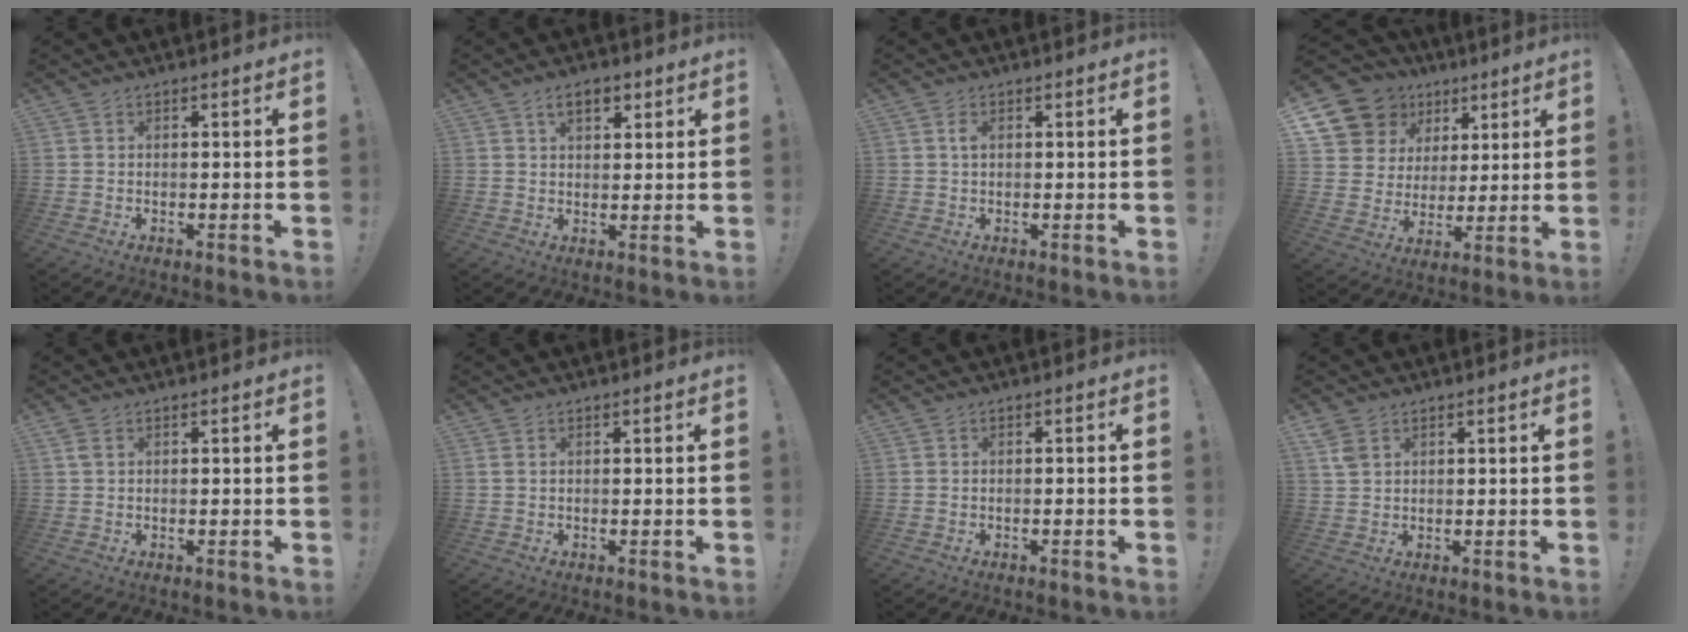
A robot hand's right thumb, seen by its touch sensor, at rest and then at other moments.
{"total": 5.6, "force": [2.8, 3.1, 3.7], "torque": [-0.053, -0.001, 0.049]}
{"total": 1.8, "force": [0.4, 1.0, 1.4], "torque": [-0.030, 0.005, 0.007]}
{"total": 14.1, "force": [7.6, 11.1, 4.1], "torque": [-0.070, -0.043, 0.163]}
{"total": 1.8, "force": [1.0, 0.9, 1.3], "torque": [-0.034, 0.005, 0.019]}
{"total": 0.8, "force": [0.4, -0.1, 0.7], "torque": [-0.014, 0.001, 0.007]}
{"total": 0.8, "force": [-0.7, -0.3, 0.4], "torque": [-0.005, -0.001, -0.012]}
{"total": 3.7, "force": [2.2, 2.3, 2.0], "torque": [-0.033, -0.007, 0.041]}